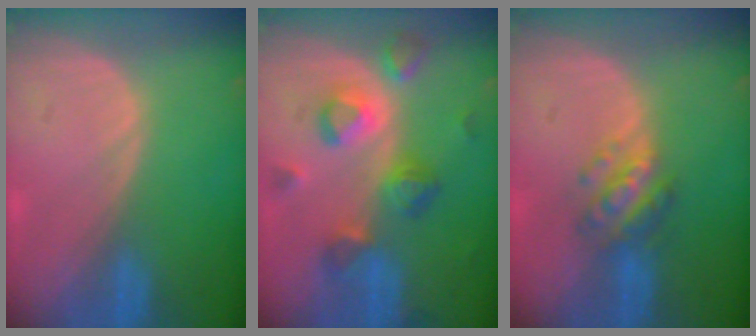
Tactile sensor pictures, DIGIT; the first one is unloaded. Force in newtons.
{"total": 8.0, "press": 7.7, "slide": 2.1}
{"total": 5.6, "press": 5.1, "slide": 2.2}